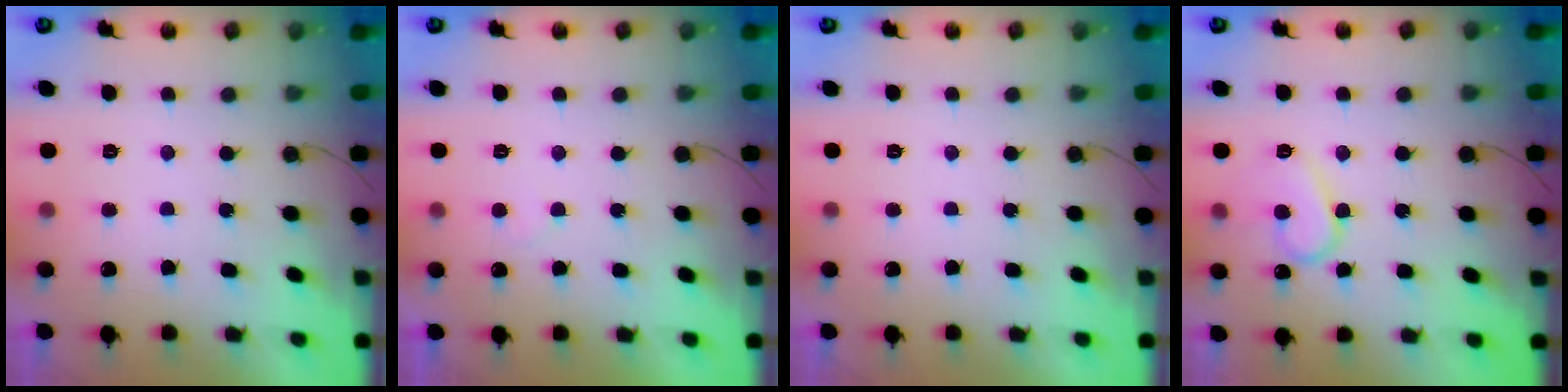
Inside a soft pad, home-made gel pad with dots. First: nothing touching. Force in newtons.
{"total": 3.8, "press": 3.8, "slide": 0.3}
{"total": 0.0}
{"total": 11.1, "press": 11.0, "slide": 1.1}